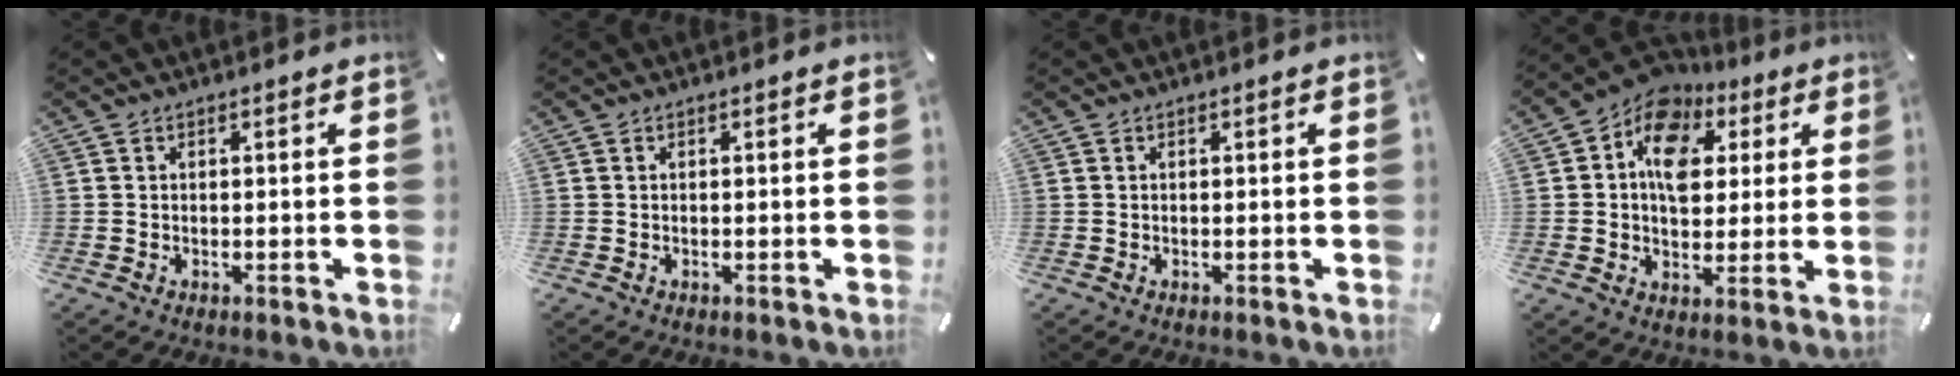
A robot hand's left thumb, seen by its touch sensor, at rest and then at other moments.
{"total": 0.0}
{"total": 0.0}
{"total": 12.4, "force": [3.9, 9.6, 6.7], "torque": [-0.104, -0.020, 0.070]}